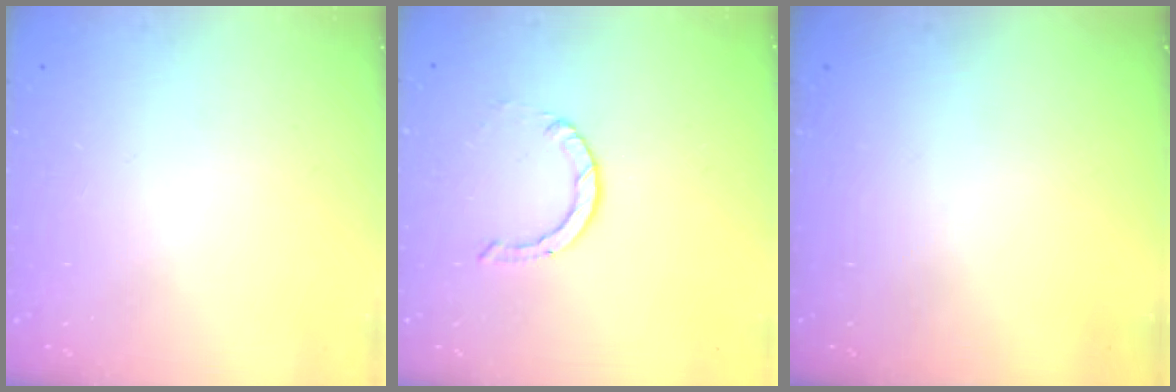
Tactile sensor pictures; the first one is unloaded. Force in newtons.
{"total": 0.9, "press": 0.9, "slide": 0.1}
{"total": 0.0}